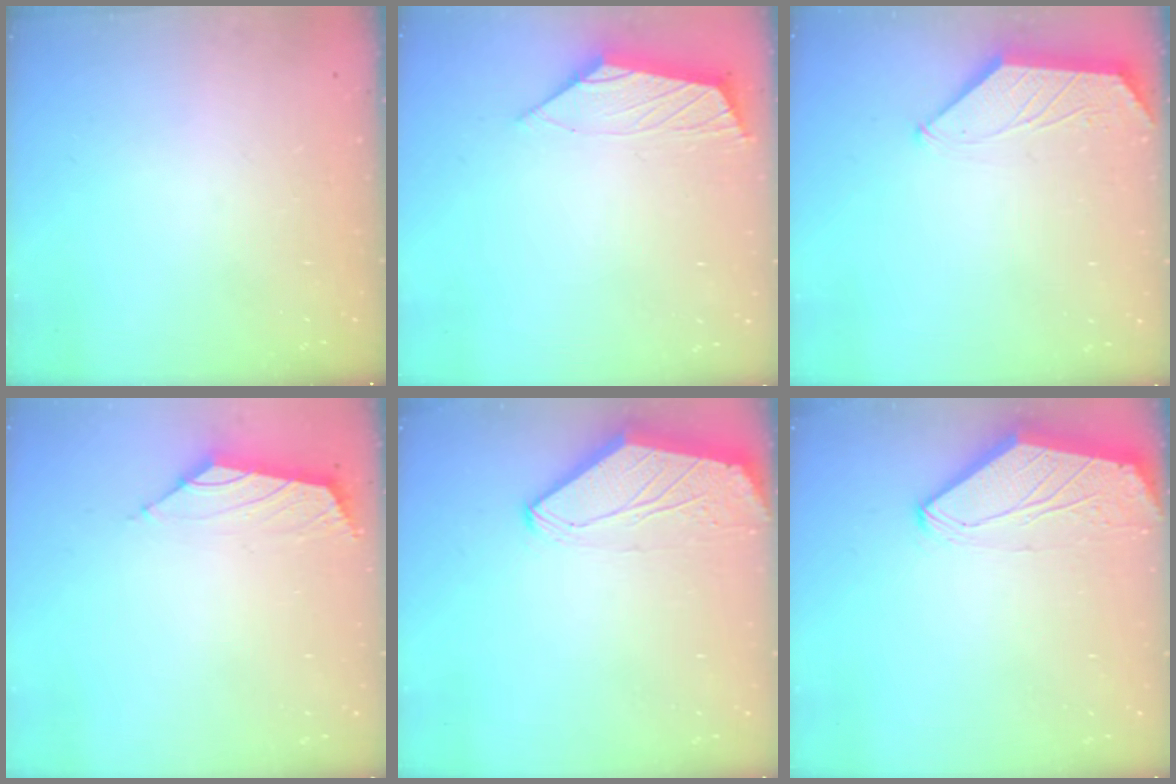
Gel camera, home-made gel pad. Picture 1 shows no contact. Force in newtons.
{"total": 2.9, "press": 2.8, "slide": 0.5}
{"total": 0.7, "press": 0.6, "slide": 0.3}
{"total": 1.6, "press": 1.4, "slide": 0.7}
{"total": 0.0}
{"total": 0.0}